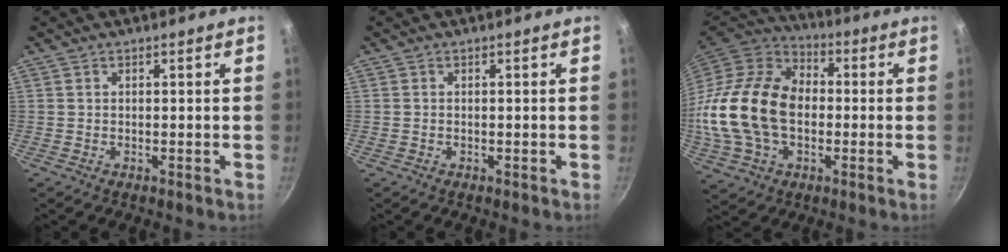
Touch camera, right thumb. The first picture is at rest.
{"total": 0.0}
{"total": 23.0, "force": [-1.5, 15.8, 16.7], "torque": [-0.311, 0.034, -0.030]}